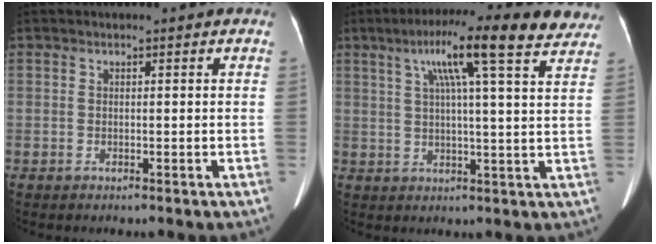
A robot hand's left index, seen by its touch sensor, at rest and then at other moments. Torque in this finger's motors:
{"motor_torque": [0.44, -0.39, 0.56, 0.17]}